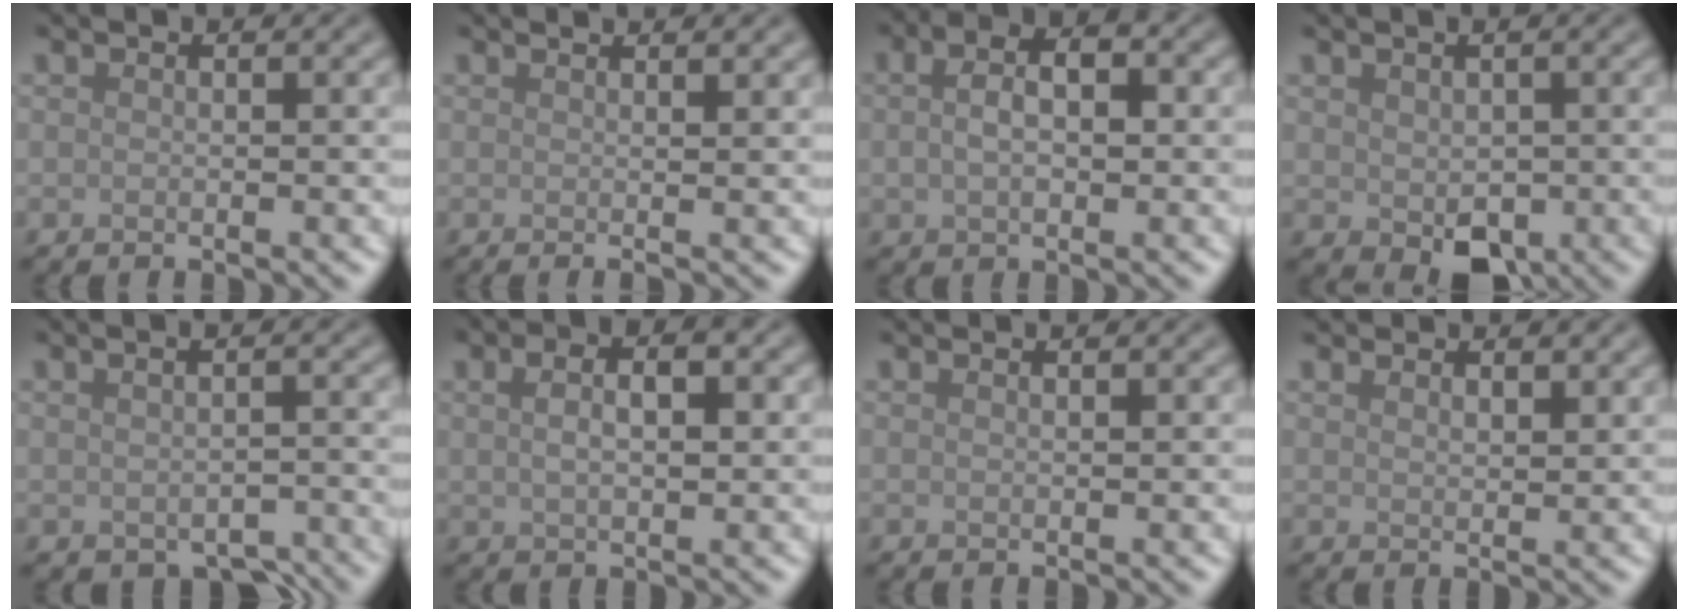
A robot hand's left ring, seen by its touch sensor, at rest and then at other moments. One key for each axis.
{"total": 3.7, "fx": 1.8, "fy": 1.5, "fz": 2.9, "tx": -0.019, "ty": 0.017, "tz": -0.013}
{"total": 5.2, "fx": 0.7, "fy": 2.9, "fz": 4.3, "tx": -0.077, "ty": 0.011, "tz": 0.010}
{"total": 3.9, "fx": -0.7, "fy": 2.4, "fz": 2.9, "tx": -0.050, "ty": -0.012, "tz": -0.002}
{"total": 3.7, "fx": -1.8, "fy": 2.1, "fz": 2.5, "tx": -0.032, "ty": -0.006, "tz": -0.014}
{"total": 4.9, "fx": 1.5, "fy": 2.4, "fz": 4.0, "tx": -0.068, "ty": 0.005, "tz": 0.016}
{"total": 0.6, "fx": 0.5, "fy": 0.1, "fz": 0.4, "tx": -0.007, "ty": 0.001, "tz": 0.007}
{"total": 1.9, "fx": 1.5, "fy": 0.7, "fz": 0.9, "tx": -0.016, "ty": -0.004, "tz": 0.030}